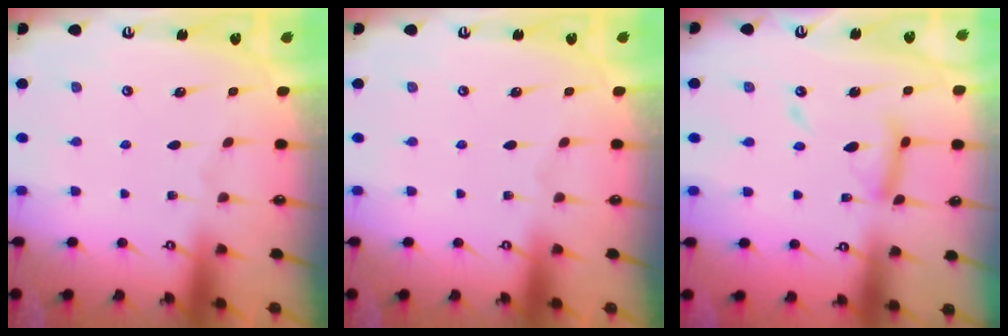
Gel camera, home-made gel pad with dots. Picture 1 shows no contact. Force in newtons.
{"total": 0.0}
{"total": 12.9, "press": 12.9, "slide": 1.1}